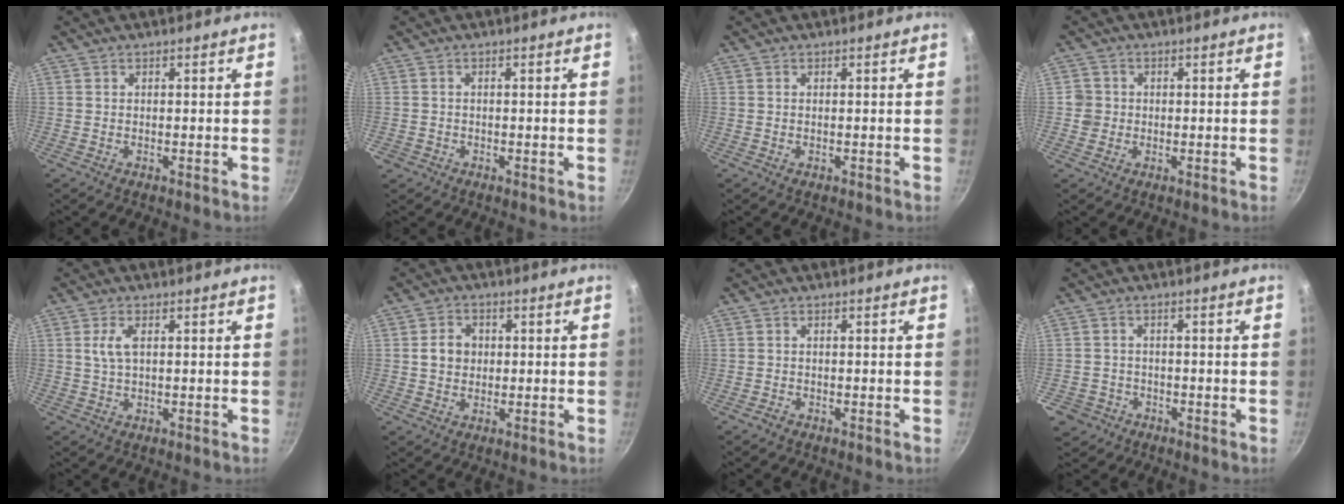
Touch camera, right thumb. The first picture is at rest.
{"total": 1.2, "force": [-0.6, 1.0, 0.2], "torque": [-0.001, 0.003, -0.014]}
{"total": 0.0}
{"total": 2.5, "force": [-0.1, 2.5, 0.3], "torque": [0.014, 0.008, -0.004]}
{"total": 3.6, "force": [0.8, 1.7, 3.1], "torque": [-0.071, 0.004, 0.017]}
{"total": 5.2, "force": [0.4, 4.4, 2.8], "torque": [-0.033, 0.008, 0.005]}
{"total": 0.7, "force": [-0.5, 0.4, 0.2], "torque": [-0.004, 0.001, -0.012]}
{"total": 4.8, "force": [-2.6, 4.0, 0.6], "torque": [-0.007, 0.014, -0.043]}